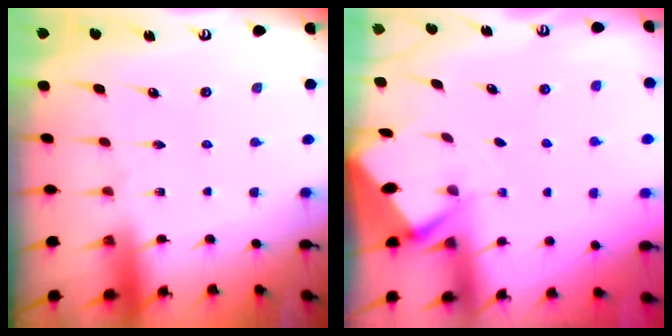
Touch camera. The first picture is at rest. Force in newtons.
{"total": 2.7, "press": 2.6, "slide": 0.3}